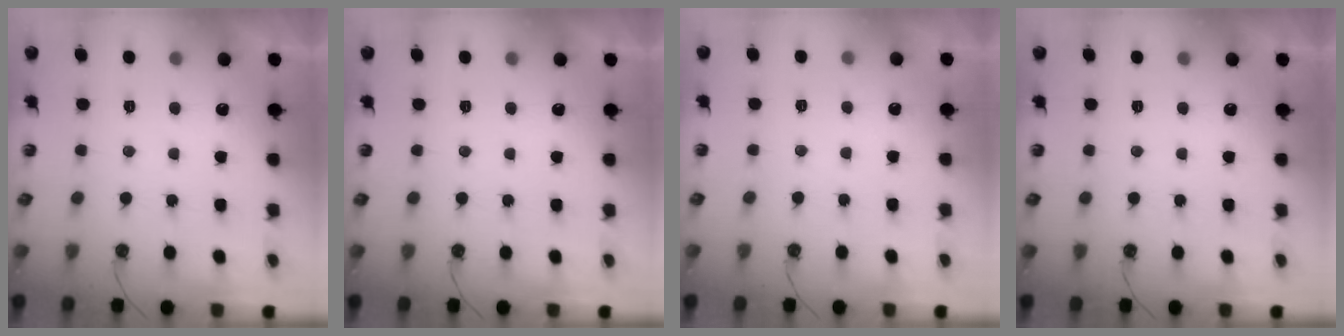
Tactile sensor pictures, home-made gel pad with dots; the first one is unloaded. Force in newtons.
{"total": 0.0}
{"total": 1.8, "press": 1.7, "slide": 0.3}
{"total": 0.0}